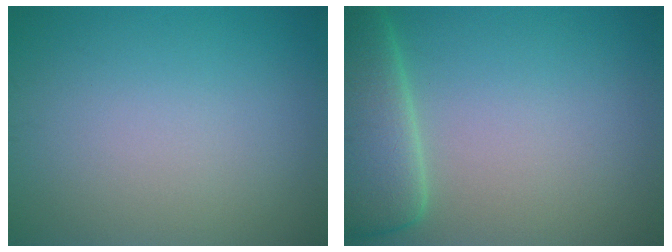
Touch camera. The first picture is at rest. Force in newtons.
{"total": 6.3, "press": 6.2, "slide": 0.9}